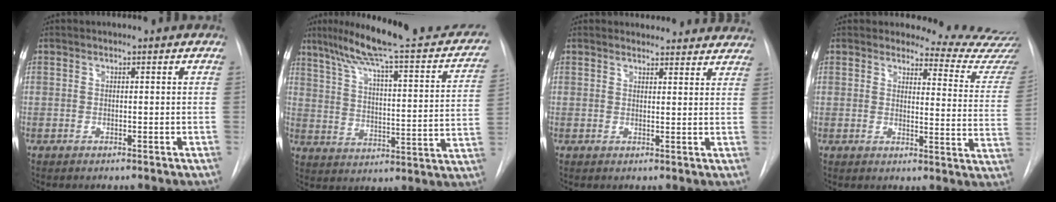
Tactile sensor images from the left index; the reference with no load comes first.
{"total": 25.8, "force": [20.8, 3.3, 14.9], "torque": [-0.217, -0.011, 0.273]}
{"total": 12.9, "force": [12.2, 3.5, 1.9], "torque": [0.004, -0.010, 0.120]}
{"total": 11.1, "force": [11.1, -0.1, 0.5], "torque": [0.014, -0.127, 0.098]}